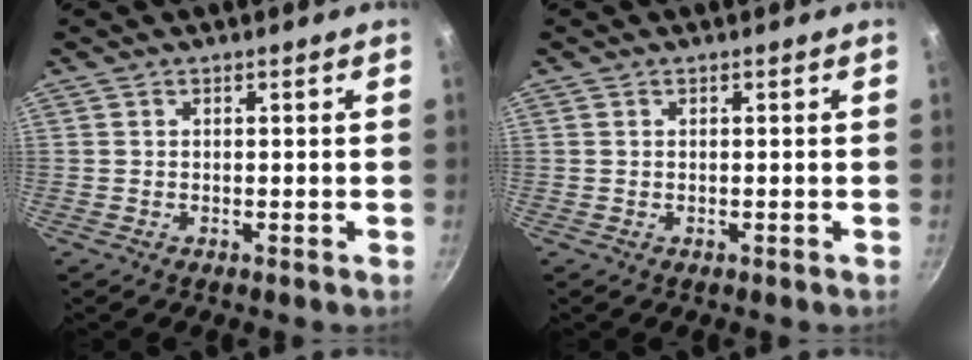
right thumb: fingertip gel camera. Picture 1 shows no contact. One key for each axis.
{"total": 0.0}